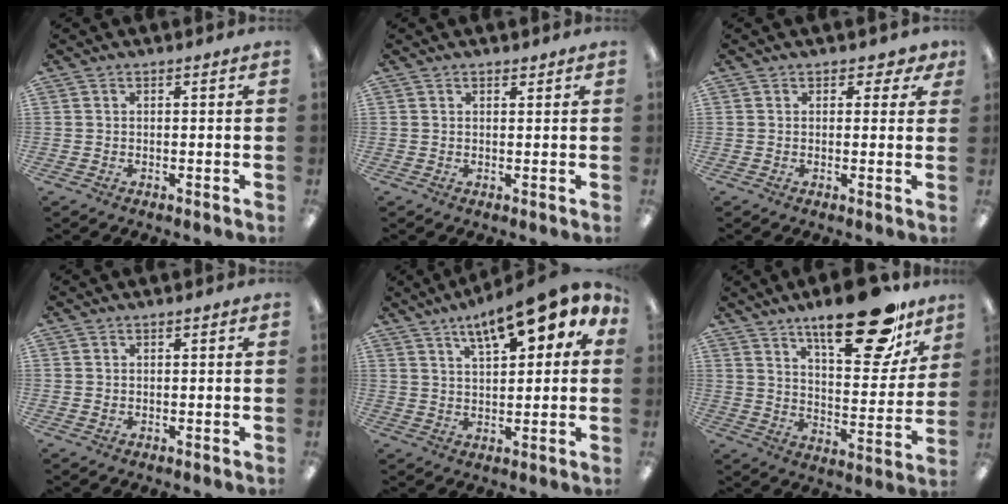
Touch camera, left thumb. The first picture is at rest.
{"total": 0.9, "force": [0.8, 0.4, 0.3], "torque": [0.001, -0.003, 0.013]}
{"total": 2.2, "force": [1.1, 1.7, 0.9], "torque": [-0.003, 0.000, 0.018]}
{"total": 0.5, "force": [0.0, 0.4, 0.4], "torque": [-0.007, 0.002, 0.000]}
{"total": 13.3, "force": [8.5, 4.5, 9.2], "torque": [-0.135, -0.042, 0.139]}
{"total": 23.0, "force": [16.0, 8.4, 14.3], "torque": [-0.199, -0.095, 0.259]}